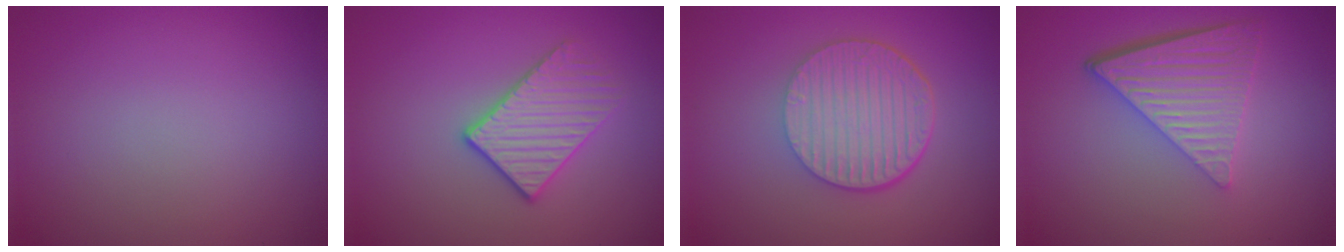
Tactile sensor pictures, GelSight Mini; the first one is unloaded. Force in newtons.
{"total": 3.0, "press": 2.9, "slide": 0.8}
{"total": 6.4, "press": 4.4, "slide": 4.7}
{"total": 6.2, "press": 4.3, "slide": 4.4}